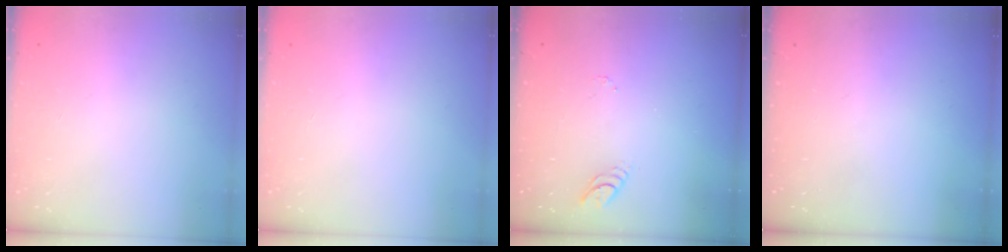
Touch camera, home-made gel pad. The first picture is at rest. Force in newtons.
{"total": 0.0}
{"total": 3.5, "press": 3.5, "slide": 0.5}
{"total": 0.0}